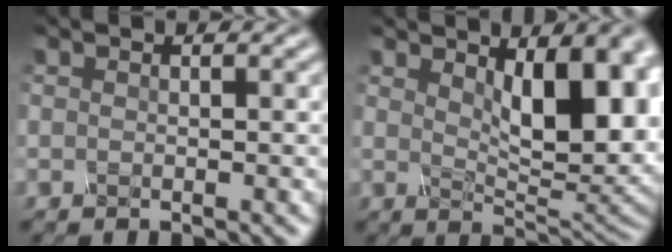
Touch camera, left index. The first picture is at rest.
{"total": 9.6, "force": [2.5, 3.9, 8.4], "torque": [-0.110, -0.002, 0.042]}